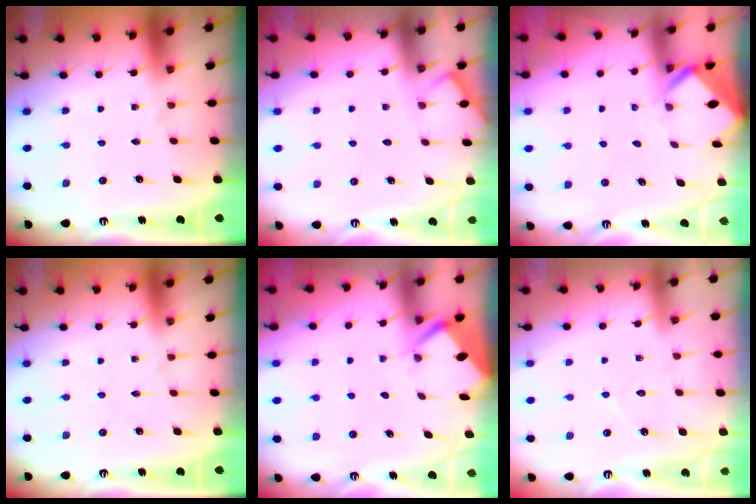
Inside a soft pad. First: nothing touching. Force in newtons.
{"total": 3.3, "press": 3.3, "slide": 0.3}
{"total": 2.7, "press": 2.7, "slide": 0.2}
{"total": 0.0}
{"total": 2.6, "press": 2.6, "slide": 0.4}
{"total": 5.7, "press": 5.7, "slide": 0.6}